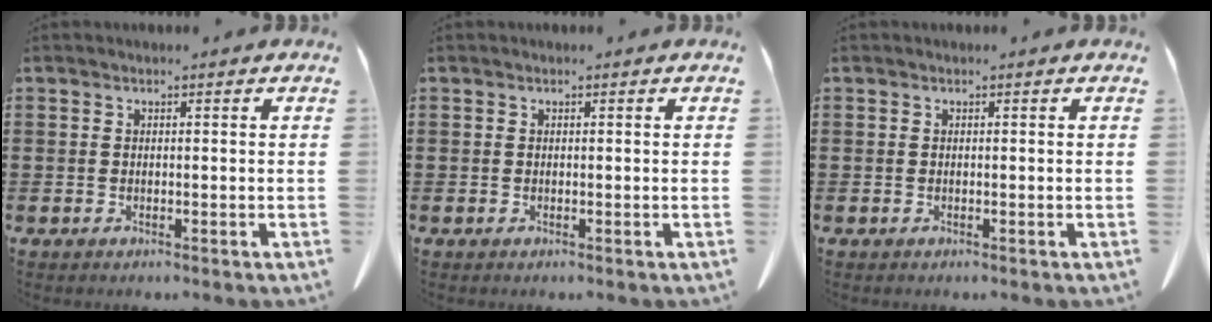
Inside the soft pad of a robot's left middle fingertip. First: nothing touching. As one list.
[{"total": 0.0}, {"total": 0.0}]